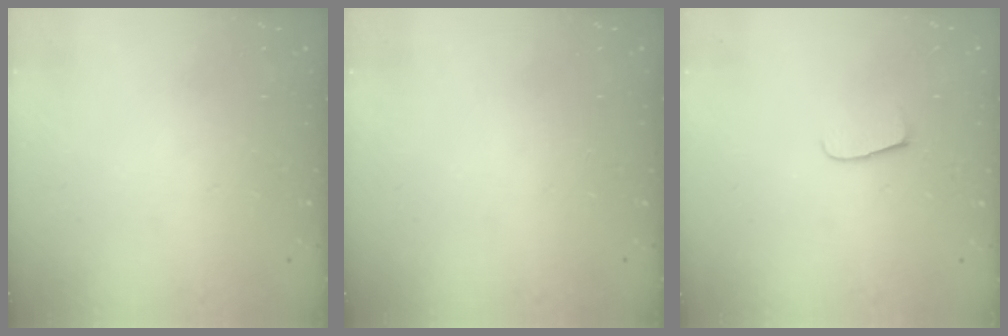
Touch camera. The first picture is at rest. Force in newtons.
{"total": 0.0}
{"total": 6.2, "press": 6.1, "slide": 0.6}